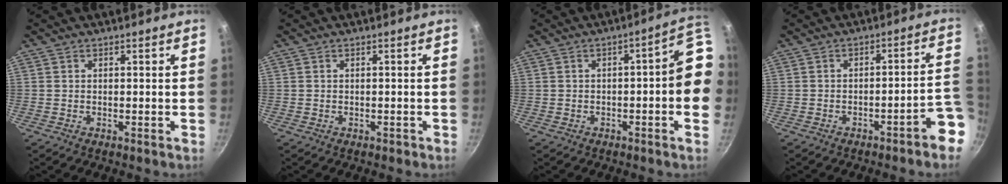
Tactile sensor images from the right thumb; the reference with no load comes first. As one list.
[{"total": 0.5, "force": [-0.3, 0.3, 0.2], "torque": [-0.004, 0.006, 0.000]}, {"total": 9.6, "force": [-0.5, 3.3, 8.9], "torque": [-0.085, 0.037, -0.006]}, {"total": 7.7, "force": [-4.2, 1.5, 6.3], "torque": [-0.052, 0.052, -0.049]}]